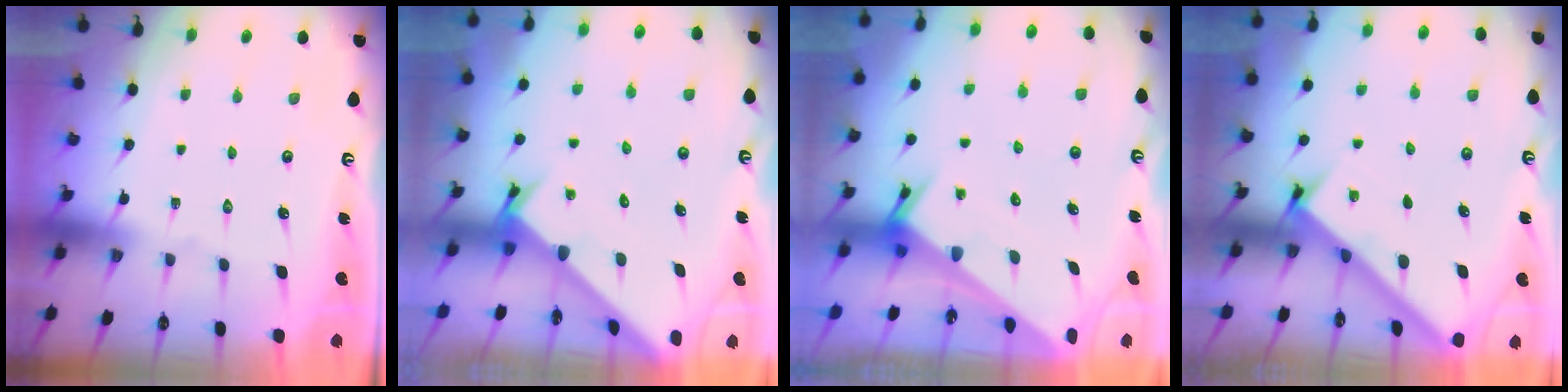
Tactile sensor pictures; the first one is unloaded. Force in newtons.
{"total": 2.4, "press": 2.4, "slide": 0.1}
{"total": 3.2, "press": 3.2, "slide": 0.2}
{"total": 2.6, "press": 2.6, "slide": 0.3}